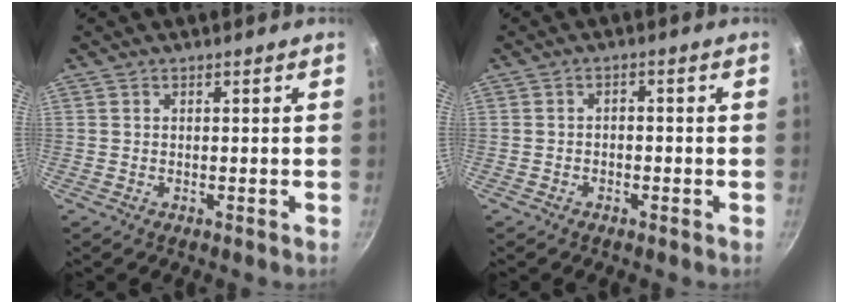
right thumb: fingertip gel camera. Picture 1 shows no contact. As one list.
[{"total": 1.6, "force": [-0.8, 1.2, 0.8], "torque": [-0.012, 0.011, -0.016]}]